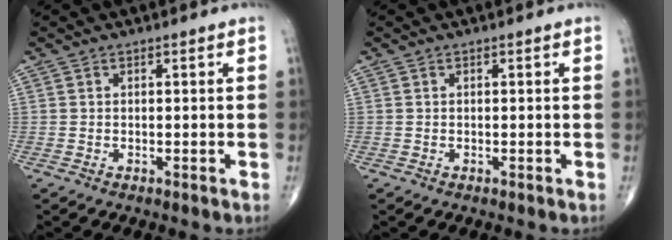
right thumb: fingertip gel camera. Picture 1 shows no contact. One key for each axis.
{"total": 0.0}